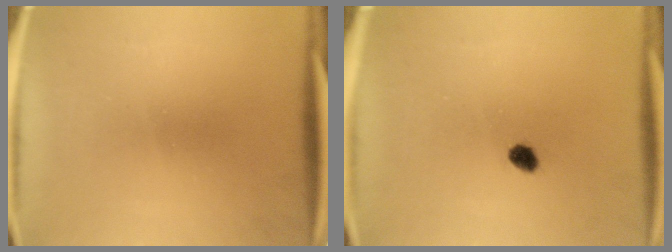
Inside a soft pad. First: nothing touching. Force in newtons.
{"total": 2.2}